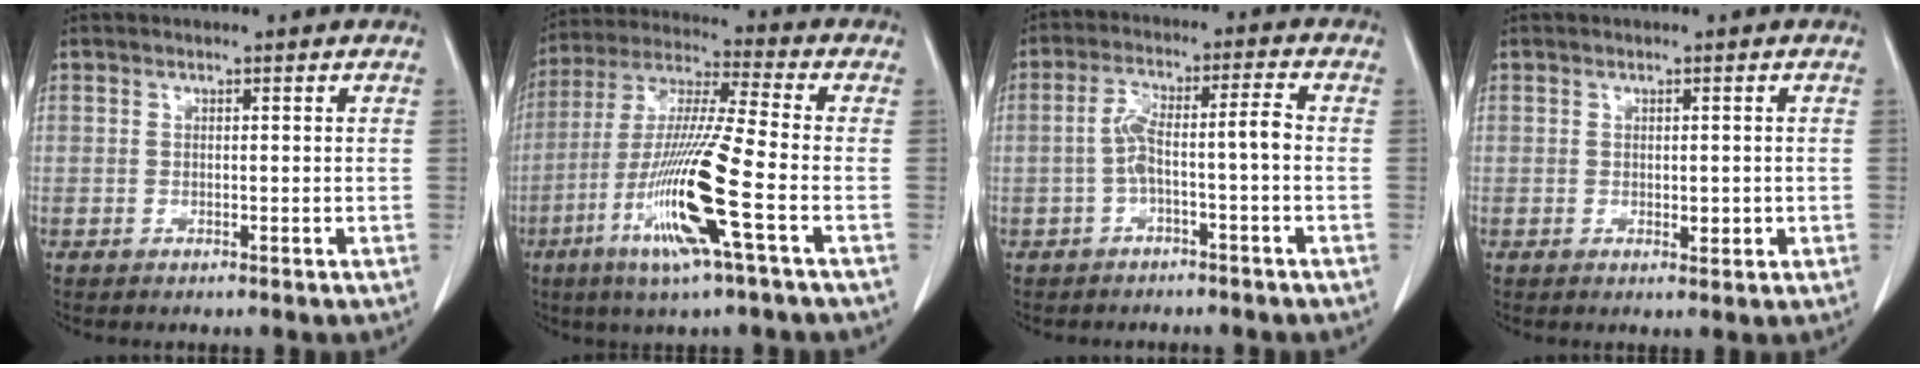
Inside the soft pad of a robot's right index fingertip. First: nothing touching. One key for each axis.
{"total": 15.8, "fx": -5.6, "fy": -0.5, "fz": 14.7, "tx": -0.303, "ty": -0.021, "tz": -0.113}
{"total": 5.9, "fx": -1.5, "fy": 0.4, "fz": 5.7, "tx": -0.111, "ty": 0.031, "tz": -0.023}
{"total": 1.6, "fx": -0.2, "fy": 0.8, "fz": 1.4, "tx": -0.020, "ty": -0.003, "tz": 0.002}